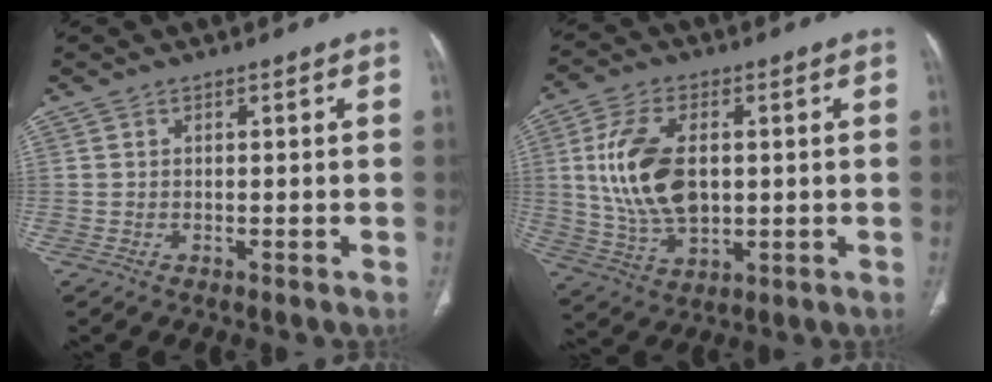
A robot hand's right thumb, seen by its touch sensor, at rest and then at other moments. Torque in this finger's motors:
{"motor_torque": [-0.70, 1.30, 0.80, 0.41, 0.35]}